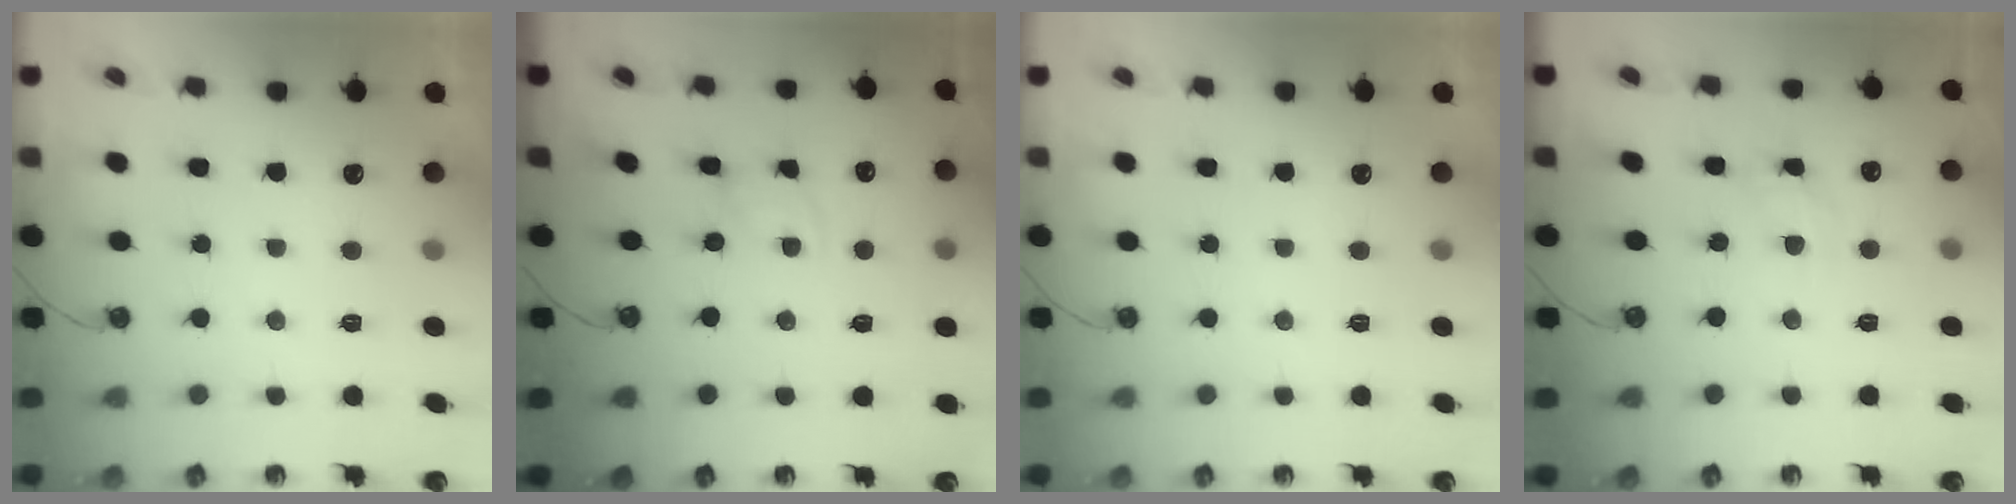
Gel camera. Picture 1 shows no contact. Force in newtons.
{"total": 1.9, "press": 1.9, "slide": 0.3}
{"total": 0.0}
{"total": 7.2, "press": 7.2, "slide": 0.6}